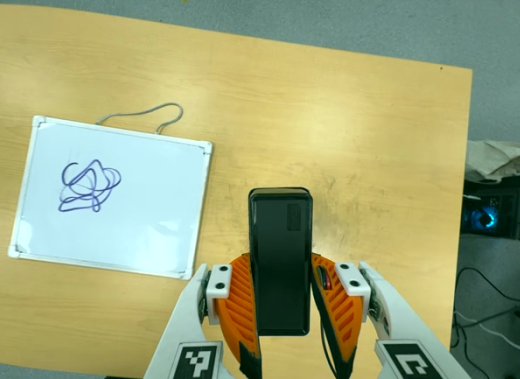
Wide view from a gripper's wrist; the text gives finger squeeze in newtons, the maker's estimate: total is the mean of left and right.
{"total": 3.9, "left": 2.7, "right": 5.2}